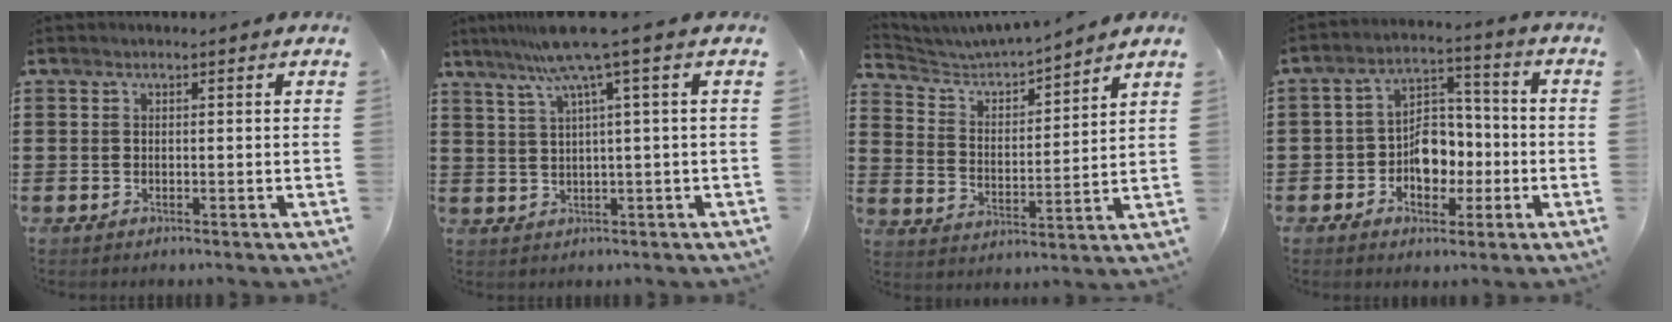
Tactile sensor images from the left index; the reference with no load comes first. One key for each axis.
{"total": 7.5, "fx": 3.6, "fy": -1.0, "fz": 6.5, "tx": -0.141, "ty": -0.014, "tz": 0.058}
{"total": 4.6, "fx": 4.4, "fy": 0.5, "fz": 0.9, "tx": -0.044, "ty": -0.033, "tz": 0.071}
{"total": 7.2, "fx": -1.8, "fy": 5.4, "fz": 4.3, "tx": -0.067, "ty": 0.013, "tz": -0.035}